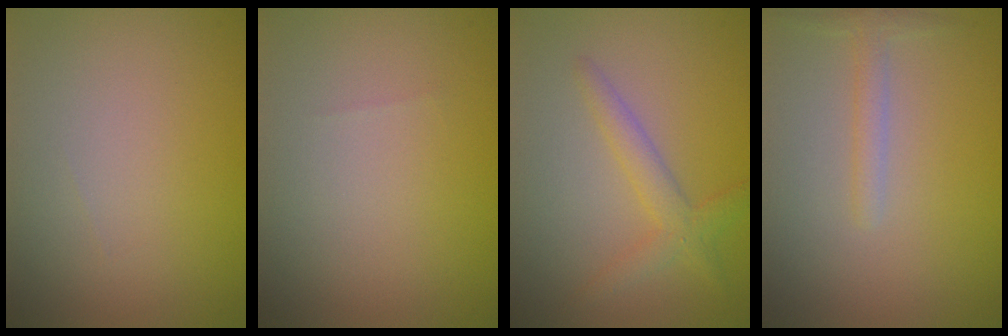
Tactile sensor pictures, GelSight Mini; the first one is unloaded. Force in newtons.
{"total": 0.0}
{"total": 2.4, "press": 2.4, "slide": 0.2}
{"total": 1.5, "press": 1.5, "slide": 0.0}